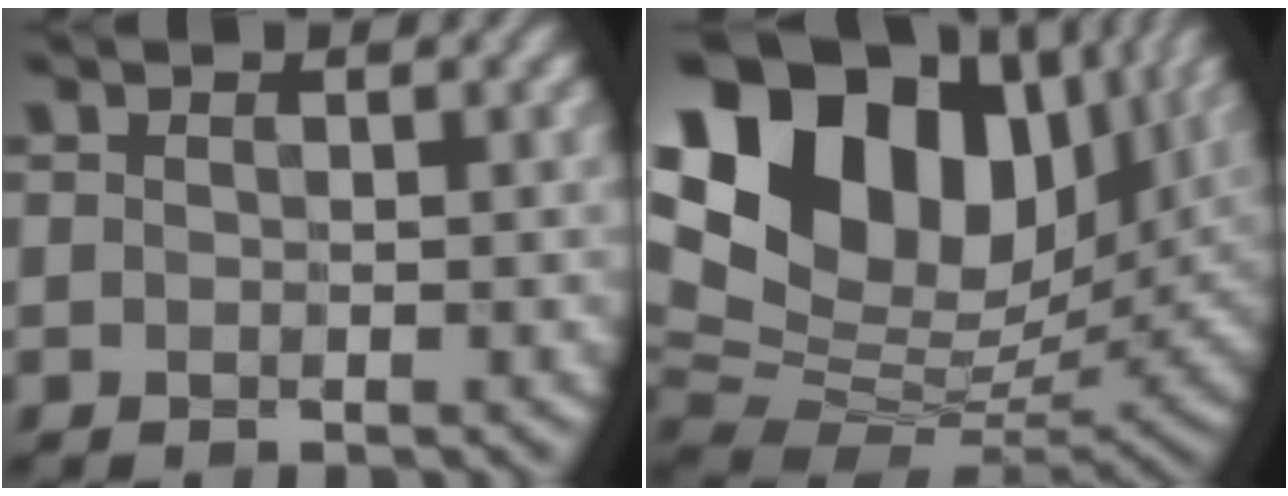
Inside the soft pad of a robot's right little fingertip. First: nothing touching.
{"total": 18.2, "force": [6.9, 11.9, 11.9], "torque": [-0.262, 0.043, 0.130]}